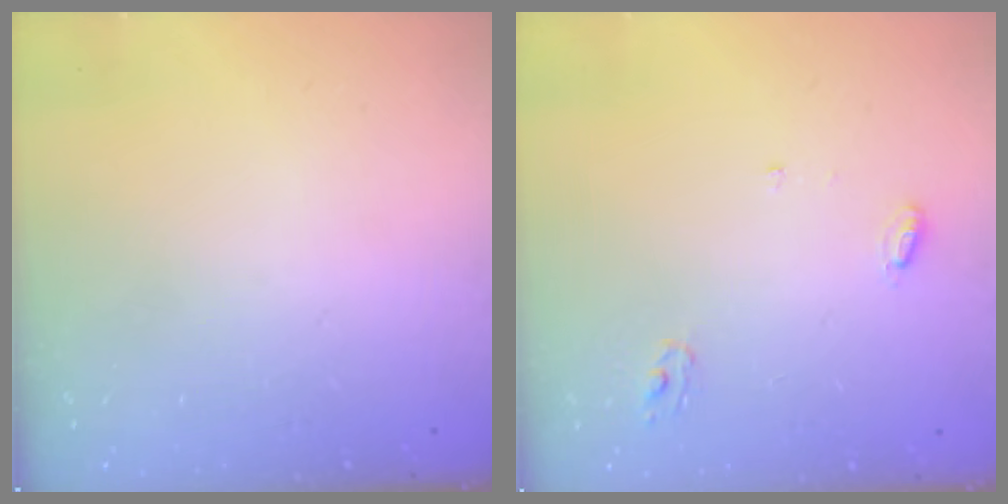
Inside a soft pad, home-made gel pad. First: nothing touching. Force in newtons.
{"total": 4.9, "press": 4.9, "slide": 0.3}